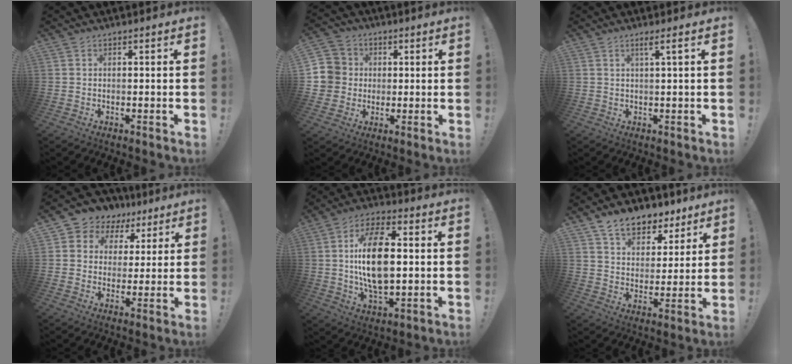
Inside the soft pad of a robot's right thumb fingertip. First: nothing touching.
{"total": 8.5, "force": [0.4, 8.3, 1.8], "torque": [-0.031, 0.009, 0.017]}
{"total": 3.3, "force": [1.4, -0.3, 3.0], "torque": [-0.049, -0.002, 0.018]}
{"total": 7.0, "force": [3.2, 6.1, 1.4], "torque": [-0.021, -0.026, 0.065]}
{"total": 17.2, "force": [1.3, 9.2, 14.5], "torque": [-0.255, -0.002, 0.017]}
{"total": 10.4, "force": [7.8, 5.9, 3.5], "torque": [-0.056, -0.053, 0.147]}